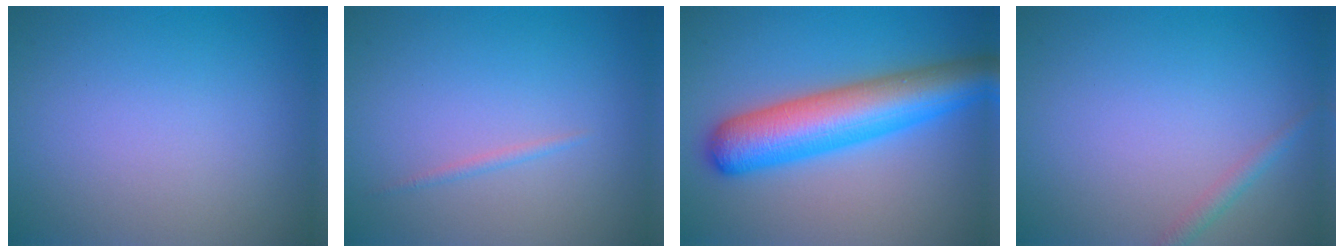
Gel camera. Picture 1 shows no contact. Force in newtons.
{"total": 0.6, "press": 0.6, "slide": 0.0}
{"total": 8.9, "press": 8.9, "slide": 0.3}
{"total": 1.2, "press": 1.2, "slide": 0.1}